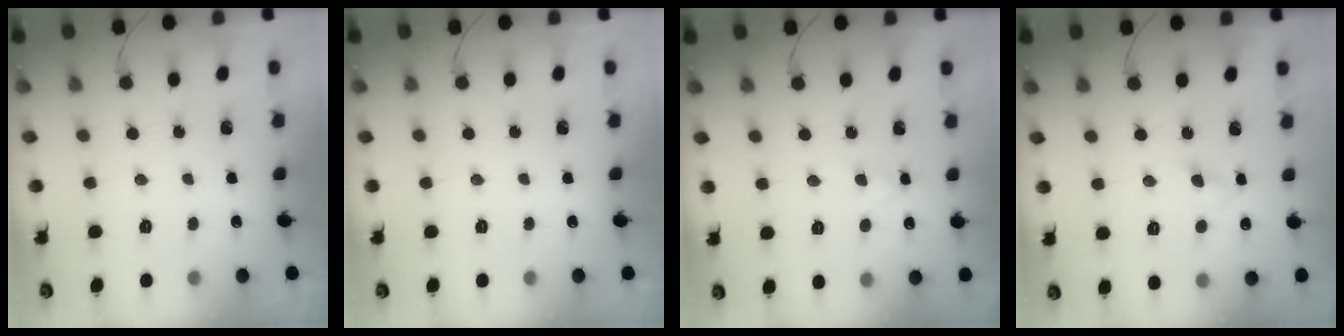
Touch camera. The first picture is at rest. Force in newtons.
{"total": 0.0}
{"total": 1.5, "press": 1.3, "slide": 0.7}
{"total": 3.2, "press": 3.0, "slide": 1.2}